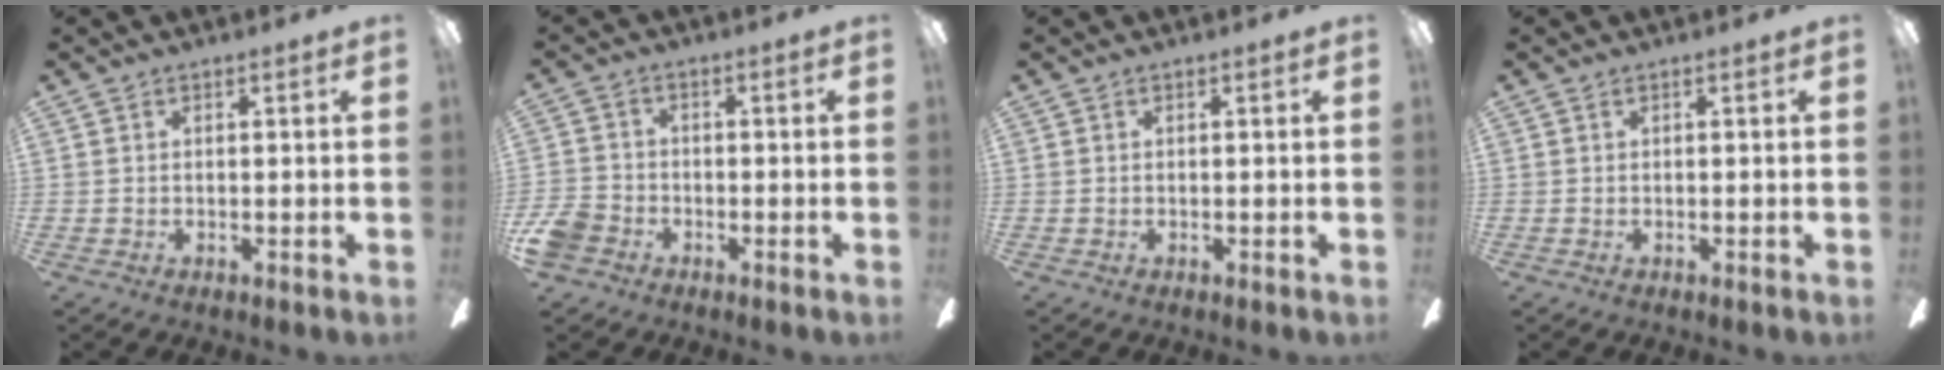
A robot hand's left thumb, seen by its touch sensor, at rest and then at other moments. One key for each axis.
{"total": 6.2, "fx": -3.2, "fy": 4.9, "fz": 2.2, "tx": -0.060, "ty": 0.021, "tz": -0.062}
{"total": 0.0}
{"total": 0.0}